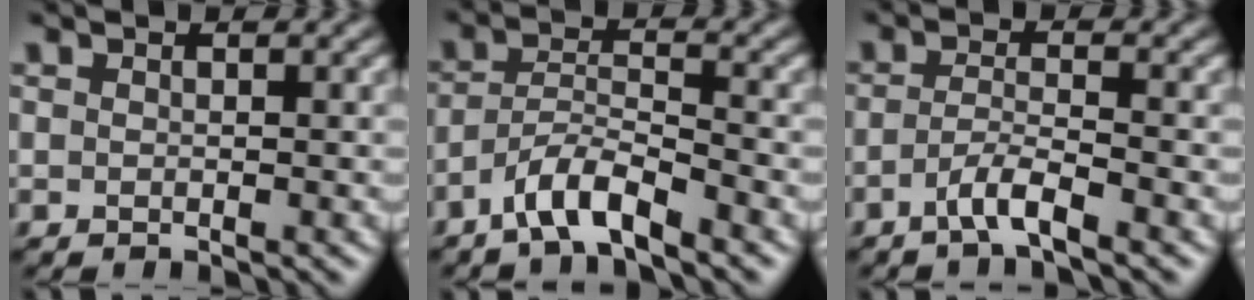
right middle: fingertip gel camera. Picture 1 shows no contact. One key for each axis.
{"total": 4.1, "fx": -3.1, "fy": 0.7, "fz": 2.6, "tx": -0.047, "ty": 0.010, "tz": -0.065}
{"total": 2.8, "fx": -1.7, "fy": 0.4, "fz": 2.2, "tx": -0.041, "ty": 0.003, "tz": -0.041}